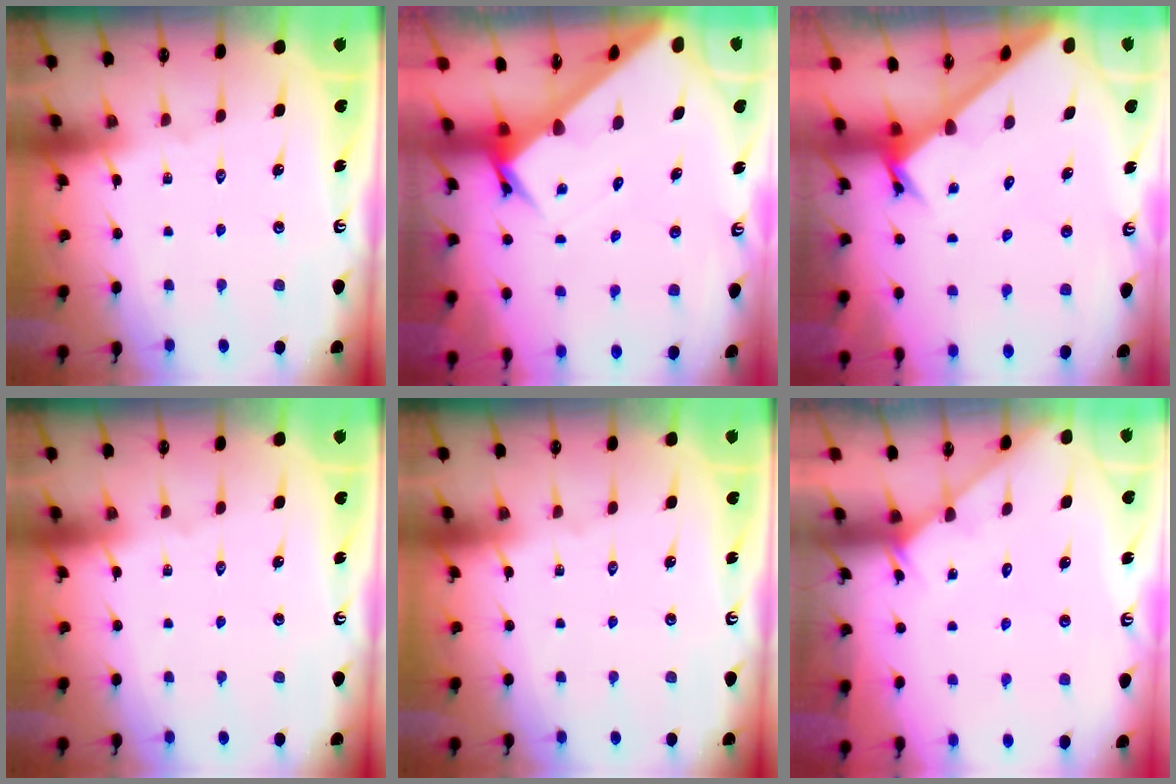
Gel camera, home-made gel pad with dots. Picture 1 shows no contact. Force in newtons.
{"total": 3.8, "press": 3.8, "slide": 0.3}
{"total": 2.6, "press": 2.6, "slide": 0.3}
{"total": 0.0}
{"total": 0.0}
{"total": 3.5, "press": 3.5, "slide": 0.3}